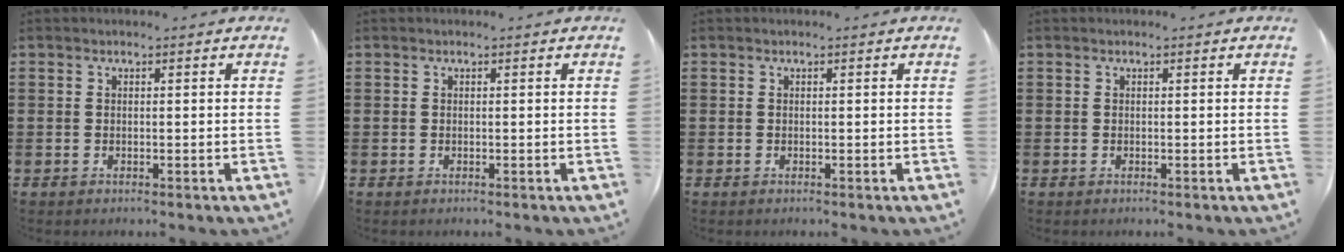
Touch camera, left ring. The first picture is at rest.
{"total": 0.0}
{"total": 0.0}
{"total": 0.0}